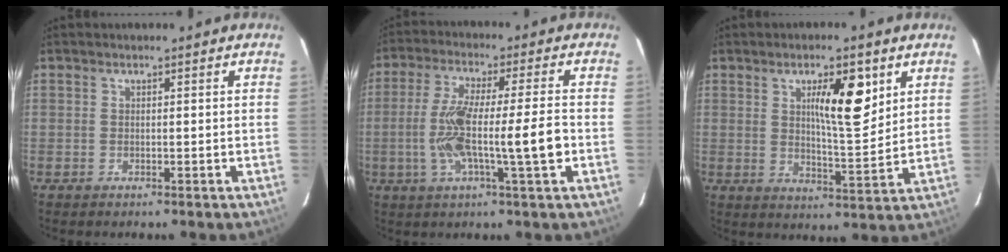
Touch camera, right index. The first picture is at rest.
{"total": 9.3, "force": [-2.6, -0.2, 8.9], "torque": [-0.170, 0.005, -0.049]}
{"total": 9.1, "force": [3.8, 1.8, 8.0], "torque": [-0.127, -0.002, 0.063]}